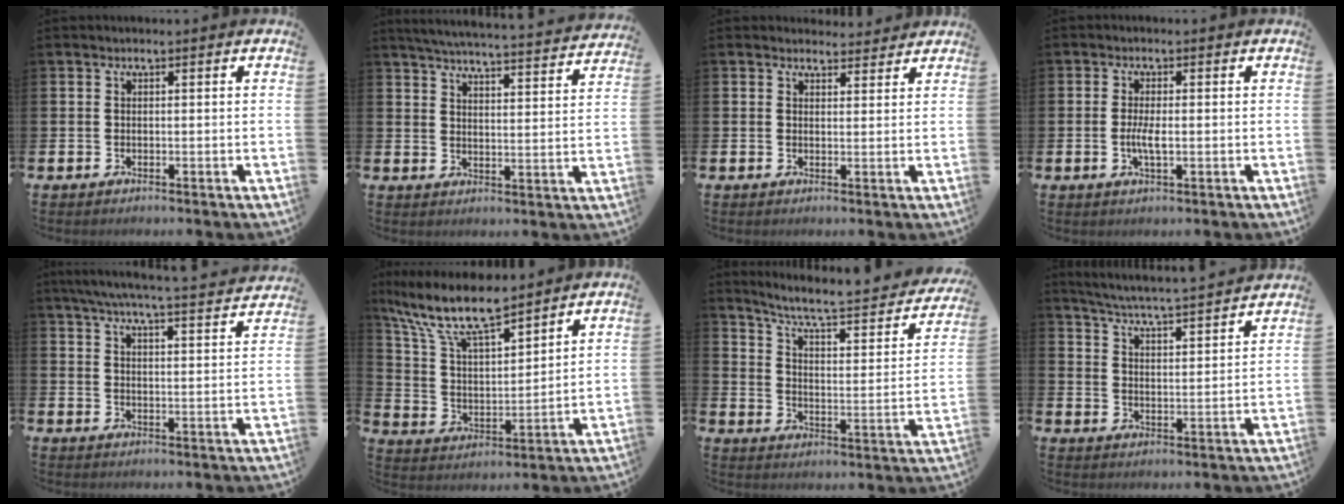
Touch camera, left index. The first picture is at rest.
{"total": 5.4, "force": [5.2, -0.1, 1.1], "torque": [-0.035, -0.044, 0.088]}
{"total": 2.5, "force": [2.4, 0.7, -0.1], "torque": [0.006, -0.012, 0.042]}
{"total": 2.7, "force": [-0.3, 0.7, 2.5], "torque": [-0.038, -0.003, -0.009]}
{"total": 6.5, "force": [6.2, 0.1, 2.2], "torque": [-0.057, -0.042, 0.106]}
{"total": 10.9, "force": [9.4, 2.3, 5.0], "torque": [-0.138, -0.043, 0.168]}
{"total": 6.4, "force": [5.5, 1.2, 3.1], "torque": [-0.079, -0.044, 0.082]}
{"total": 5.4, "force": [5.2, -0.4, 1.1], "torque": [-0.043, -0.045, 0.087]}